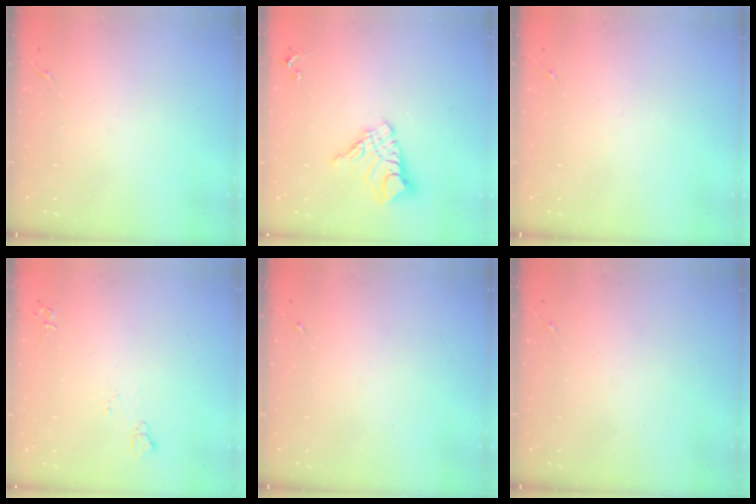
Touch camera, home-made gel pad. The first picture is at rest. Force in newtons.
{"total": 12.1, "press": 12.0, "slide": 1.1}
{"total": 0.0}
{"total": 4.9, "press": 4.9, "slide": 0.6}
{"total": 0.0}
{"total": 0.0}